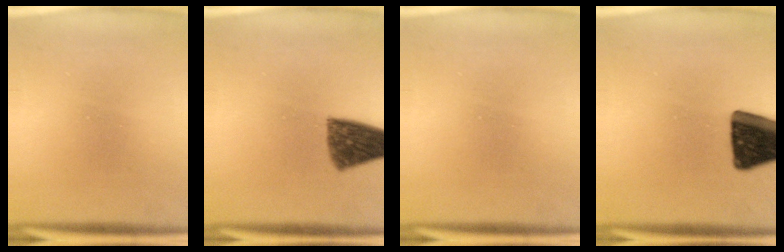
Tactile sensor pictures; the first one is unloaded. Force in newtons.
{"total": 8.8}
{"total": 0.0}
{"total": 16.2}